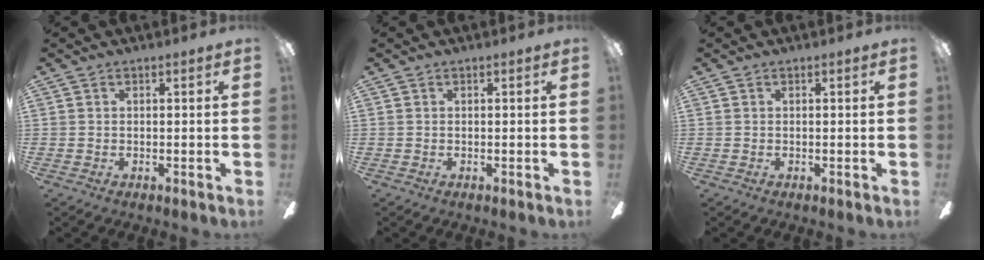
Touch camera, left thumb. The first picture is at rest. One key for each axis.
{"total": 0.0}
{"total": 0.0}